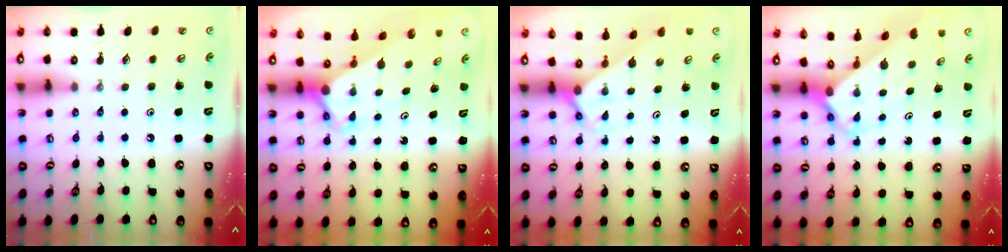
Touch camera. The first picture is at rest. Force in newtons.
{"total": 3.1, "press": 3.1, "slide": 0.2}
{"total": 2.5, "press": 2.5, "slide": 0.2}
{"total": 3.9, "press": 3.8, "slide": 0.6}